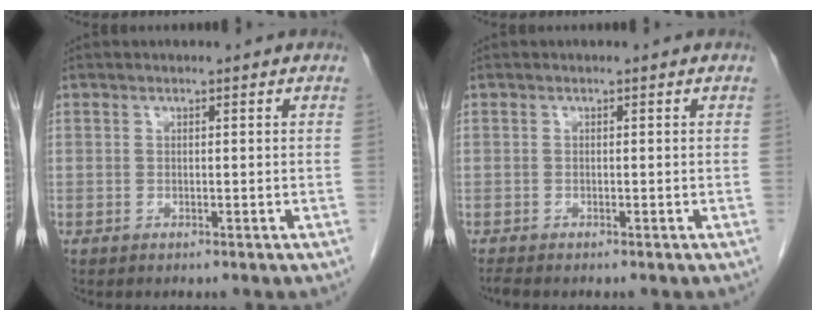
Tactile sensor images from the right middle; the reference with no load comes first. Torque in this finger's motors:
{"motor_torque": [0.01, 0.11, -0.04, 0.01]}